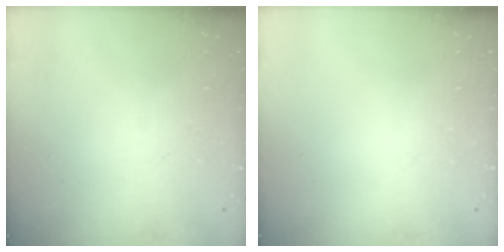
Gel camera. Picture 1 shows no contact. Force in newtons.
{"total": 0.0}